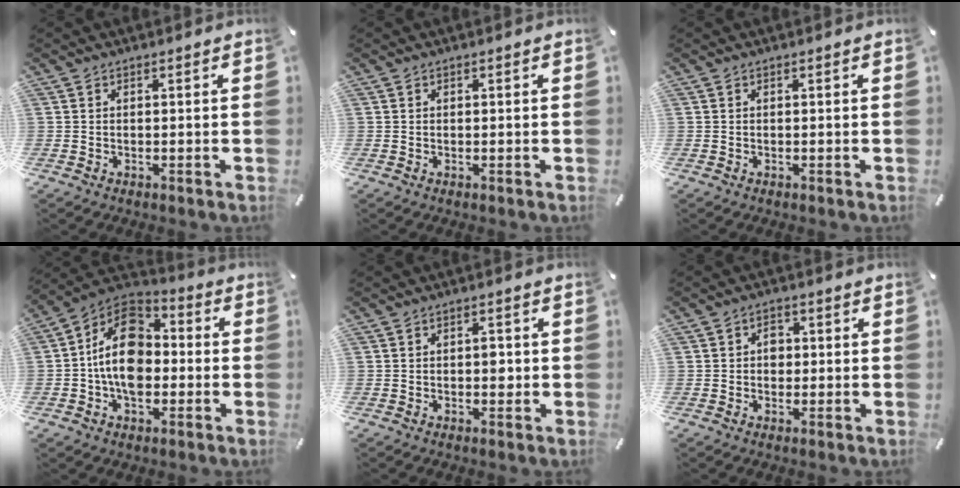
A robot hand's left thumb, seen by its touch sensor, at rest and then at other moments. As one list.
[{"total": 0.0}, {"total": 0.0}, {"total": 14.1, "force": [-2.1, 9.8, 10.0], "torque": [-0.182, 0.017, -0.041]}, {"total": 2.5, "force": [-0.1, 1.6, 2.0], "torque": [-0.022, -0.002, -0.006]}, {"total": 2.8, "force": [-0.1, 2.2, 1.7], "torque": [-0.011, -0.002, -0.009]}]